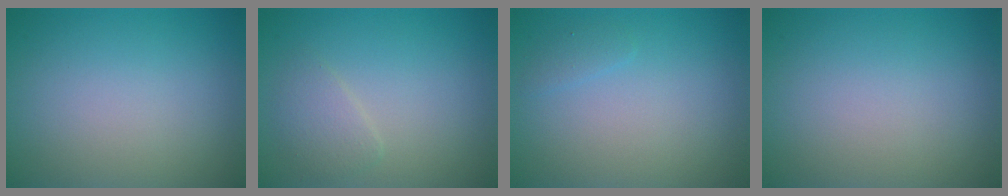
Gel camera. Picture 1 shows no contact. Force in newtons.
{"total": 1.7, "press": 1.7, "slide": 0.1}
{"total": 0.8, "press": 0.8, "slide": 0.1}
{"total": 0.0}